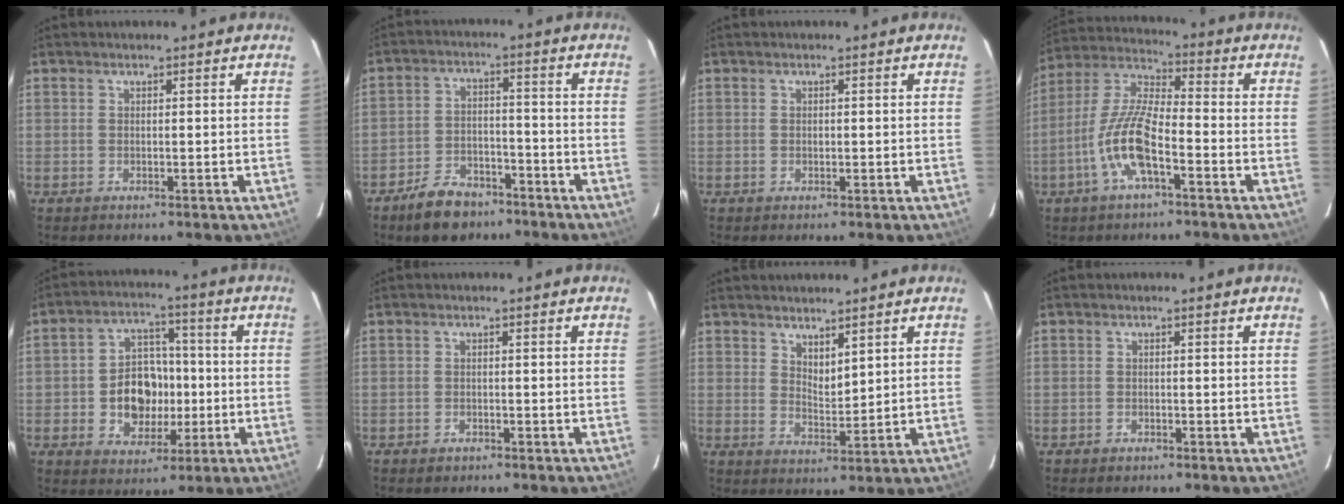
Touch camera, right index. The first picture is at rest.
{"total": 9.8, "force": [-7.2, 5.2, 4.1], "torque": [-0.095, 0.020, -0.108]}
{"total": 0.5, "force": [0.0, 0.4, 0.3], "torque": [-0.004, 0.000, 0.000]}
{"total": 11.7, "force": [-5.0, 3.1, 10.1], "torque": [-0.218, 0.002, -0.099]}
{"total": 11.0, "force": [-1.8, 8.8, 6.3], "torque": [-0.134, 0.023, -0.015]}
{"total": 1.4, "force": [-1.0, 1.0, 0.3], "torque": [-0.009, 0.003, -0.014]}
{"total": 3.9, "force": [3.0, 1.4, 2.0], "torque": [-0.028, -0.004, 0.054]}
{"total": 1.1, "force": [-0.9, 0.6, 0.1], "torque": [-0.008, 0.004, -0.015]}